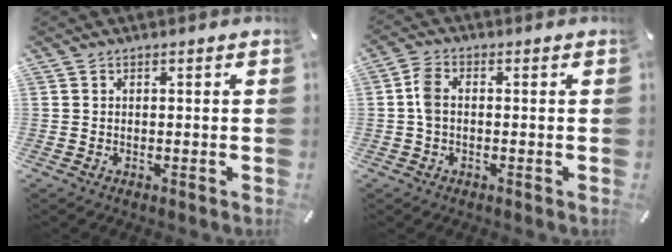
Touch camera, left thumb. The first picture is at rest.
{"total": 3.9, "force": [-0.1, 2.5, 3.0], "torque": [-0.064, 0.005, -0.002]}